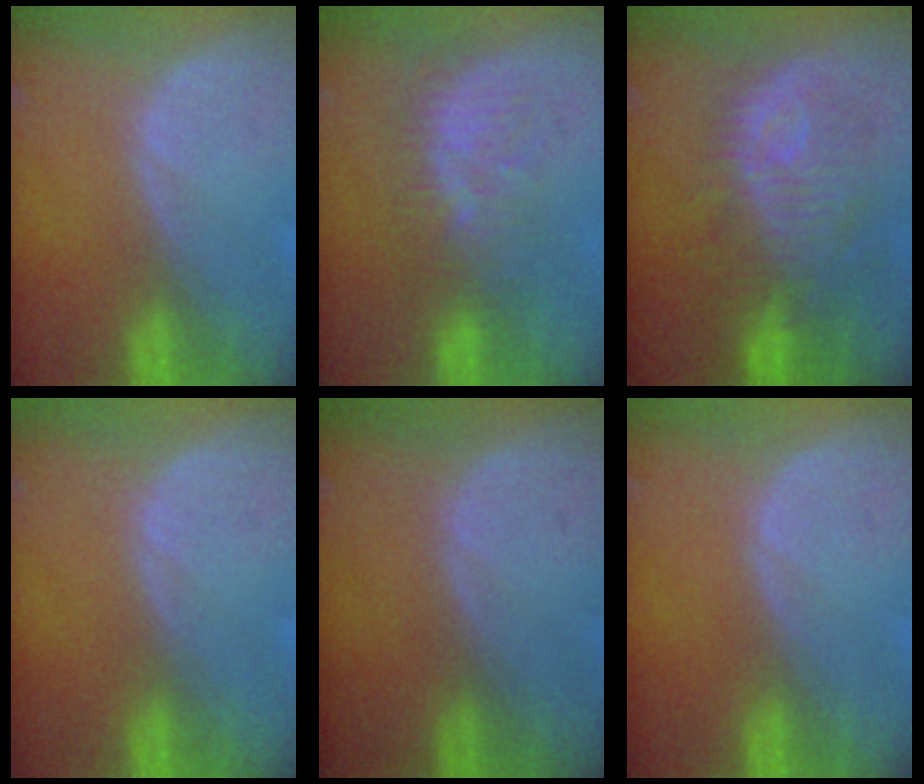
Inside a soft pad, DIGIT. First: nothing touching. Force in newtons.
{"total": 7.8, "press": 7.0, "slide": 3.3}
{"total": 10.2, "press": 10.1, "slide": 1.7}
{"total": 0.0}
{"total": 0.0}
{"total": 0.0}